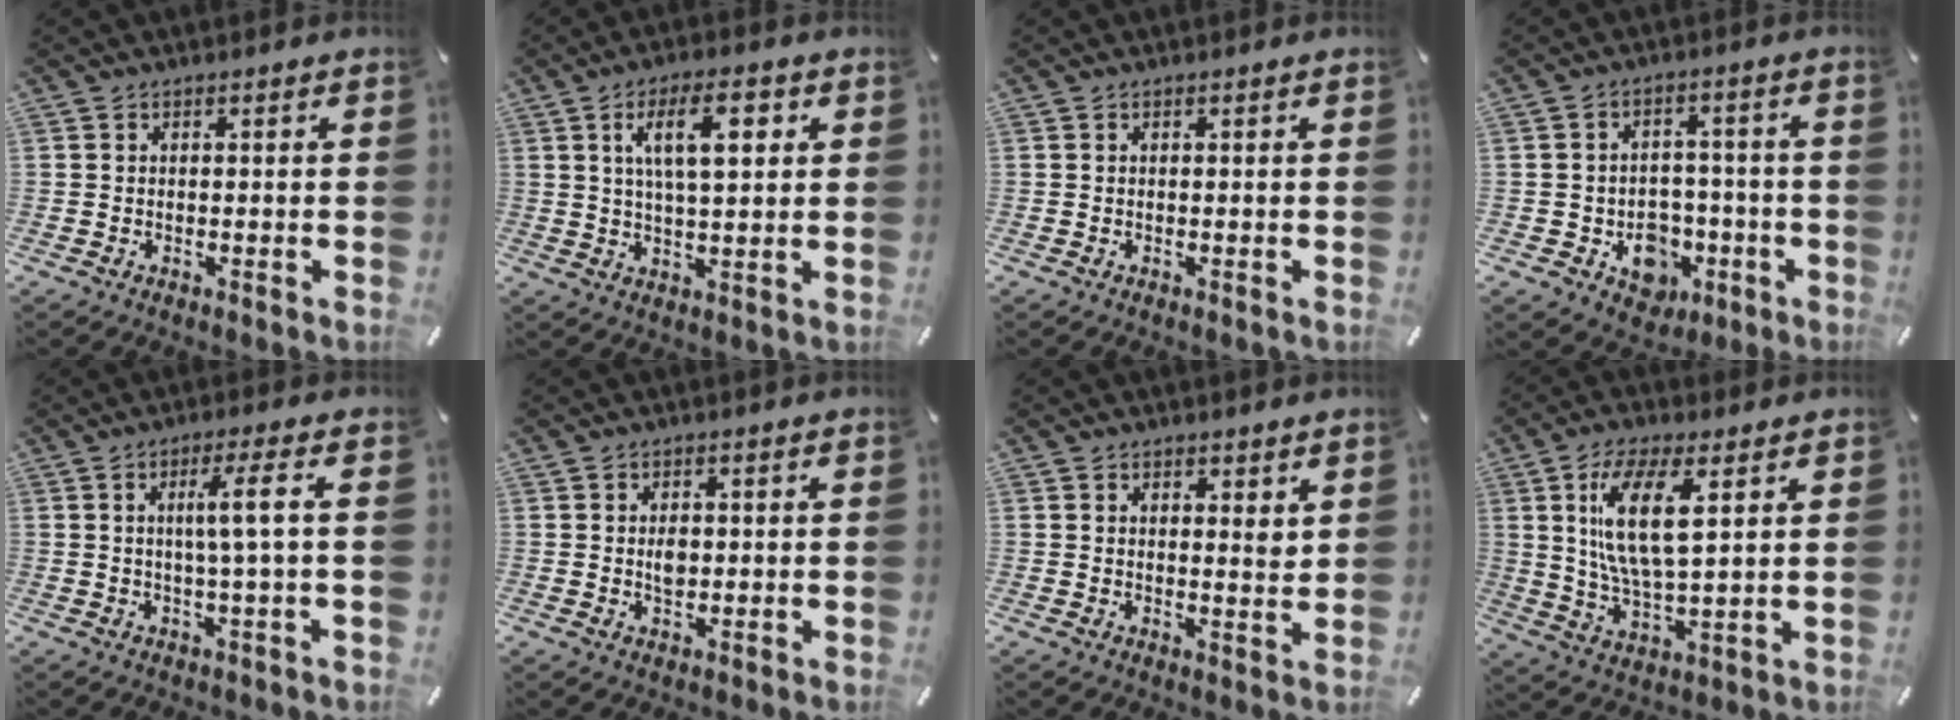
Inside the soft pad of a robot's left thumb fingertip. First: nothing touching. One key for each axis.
{"total": 11.1, "fx": 4.0, "fy": 4.3, "fz": 9.5, "tx": -0.166, "ty": -0.005, "tz": 0.060}
{"total": 0.0}
{"total": 8.2, "fx": -2.3, "fy": 7.4, "fz": 2.7, "tx": -0.018, "ty": 0.011, "tz": -0.032}
{"total": 7.5, "fx": 1.1, "fy": 0.0, "fz": 7.4, "tx": -0.133, "ty": -0.003, "tz": 0.010}
{"total": 2.8, "fx": 0.3, "fy": 1.9, "fz": 2.1, "tx": -0.027, "ty": -0.003, "tz": 0.001}
{"total": 3.2, "fx": 2.3, "fy": 1.6, "fz": 1.6, "tx": -0.012, "ty": -0.014, "tz": 0.038}
{"total": 13.4, "fx": 5.1, "fy": 5.1, "fz": 11.3, "tx": -0.229, "ty": -0.008, "tz": 0.087}